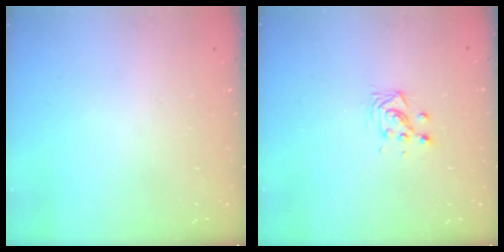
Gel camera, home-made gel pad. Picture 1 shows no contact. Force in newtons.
{"total": 4.1, "press": 4.1, "slide": 0.2}